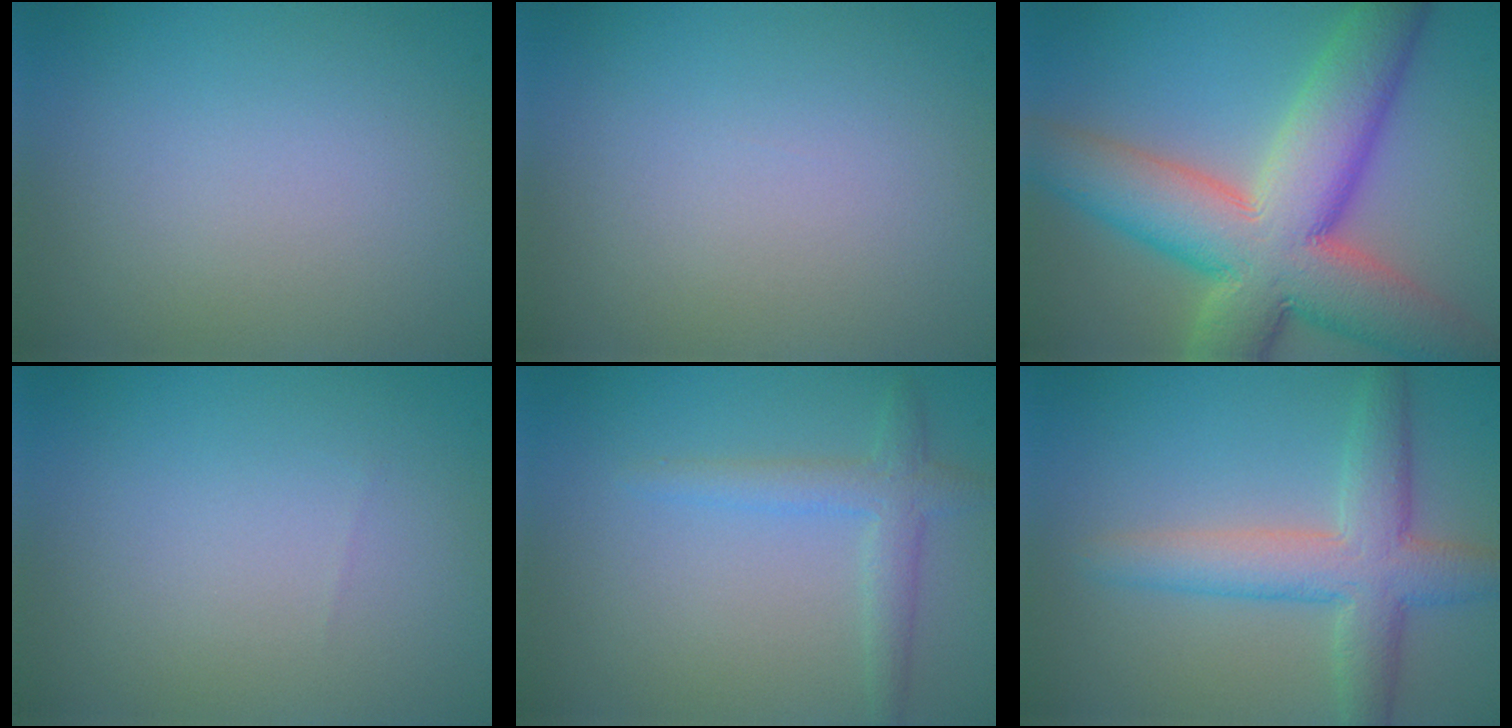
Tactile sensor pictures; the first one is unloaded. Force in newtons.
{"total": 0.0}
{"total": 13.2, "press": 13.1, "slide": 0.9}
{"total": 0.0}
{"total": 2.4, "press": 2.4, "slide": 0.1}
{"total": 5.4, "press": 5.4, "slide": 0.1}